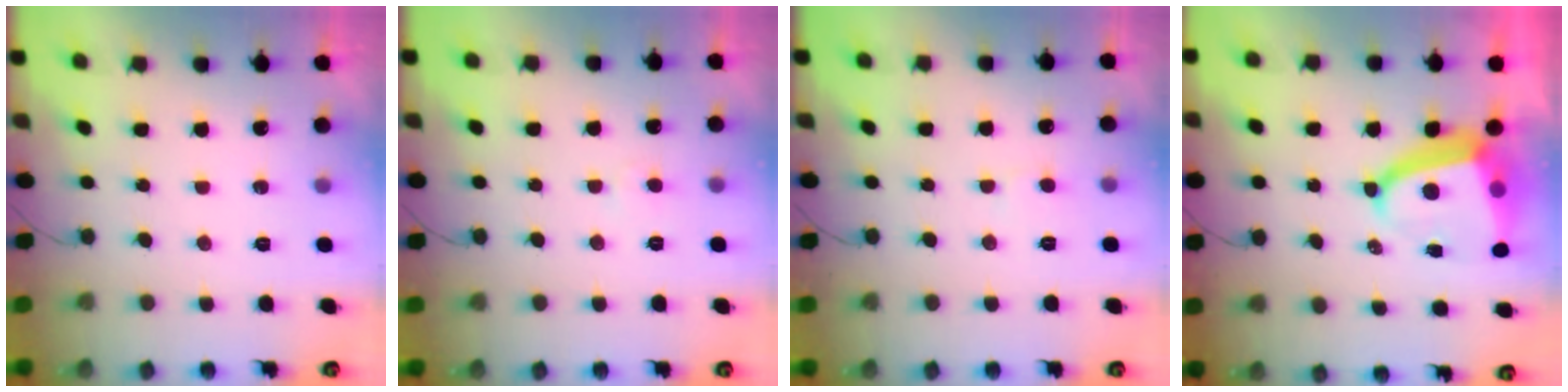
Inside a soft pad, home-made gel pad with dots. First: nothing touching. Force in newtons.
{"total": 2.3, "press": 2.3, "slide": 0.1}
{"total": 3.3, "press": 3.3, "slide": 0.3}
{"total": 8.4, "press": 8.3, "slide": 1.1}